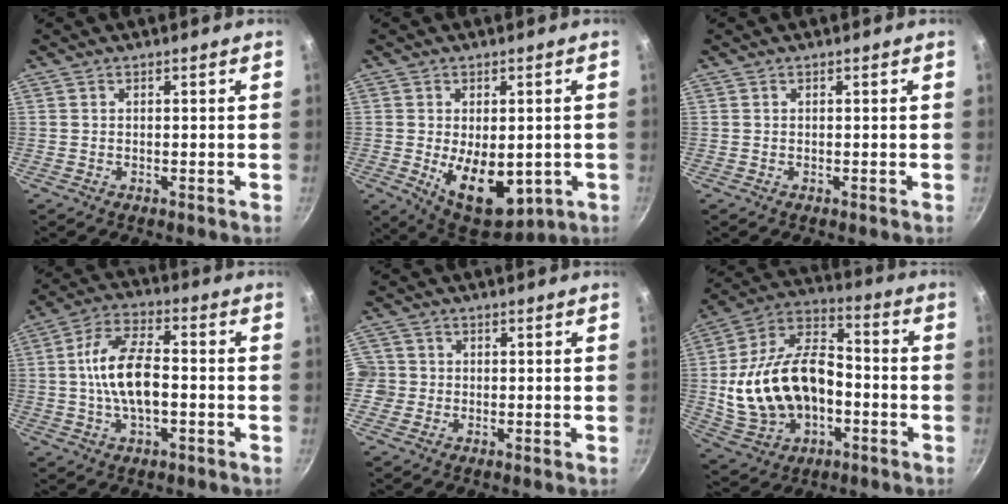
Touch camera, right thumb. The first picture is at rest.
{"total": 13.6, "force": [-2.4, 8.0, 10.8], "torque": [-0.125, -0.017, -0.012]}
{"total": 0.0}
{"total": 12.1, "force": [-1.3, 6.2, 10.3], "torque": [-0.178, 0.034, -0.031]}
{"total": 4.0, "force": [-0.8, 3.9, 0.8], "torque": [0.005, 0.011, -0.018]}
{"total": 22.1, "force": [-3.3, 14.4, 16.4], "torque": [-0.297, 0.045, -0.051]}